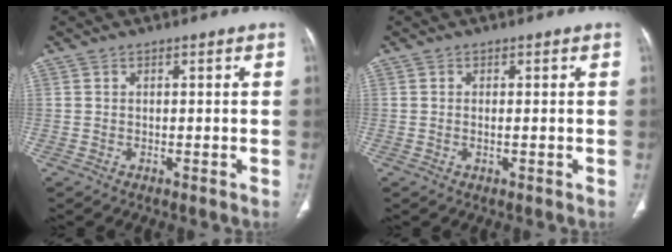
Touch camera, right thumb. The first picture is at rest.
{"total": 0.7, "force": [-0.1, 0.2, 0.7], "torque": [-0.017, 0.000, -0.001]}